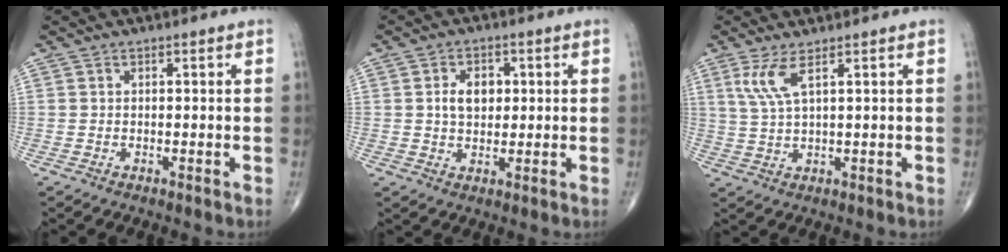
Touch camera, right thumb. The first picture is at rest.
{"total": 5.4, "force": [0.9, 3.8, 3.8], "torque": [-0.049, -0.001, 0.013]}
{"total": 4.6, "force": [2.3, 0.7, 4.0], "torque": [-0.100, -0.011, 0.059]}